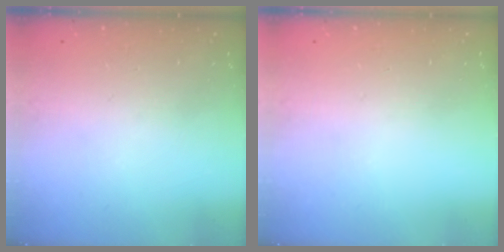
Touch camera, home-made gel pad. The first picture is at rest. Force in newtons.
{"total": 0.0}